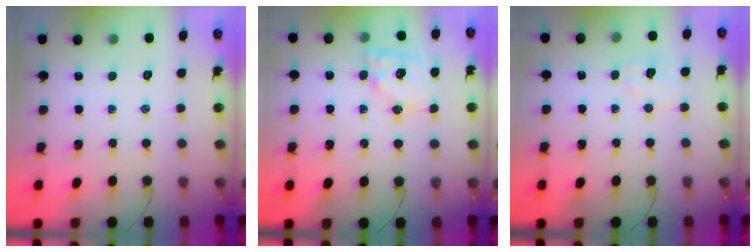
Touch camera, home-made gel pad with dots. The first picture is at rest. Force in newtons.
{"total": 13.4, "press": 13.1, "slide": 2.6}
{"total": 4.8, "press": 4.7, "slide": 0.9}